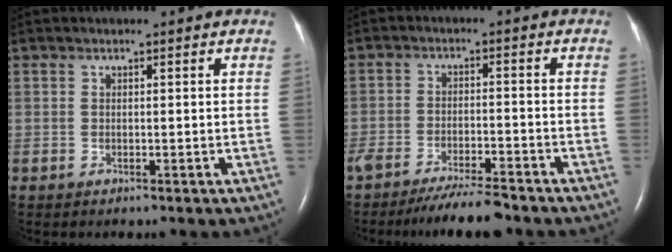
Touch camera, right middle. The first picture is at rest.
{"total": 7.9, "force": [-6.9, 0.8, 3.7], "torque": [-0.058, -0.019, -0.113]}